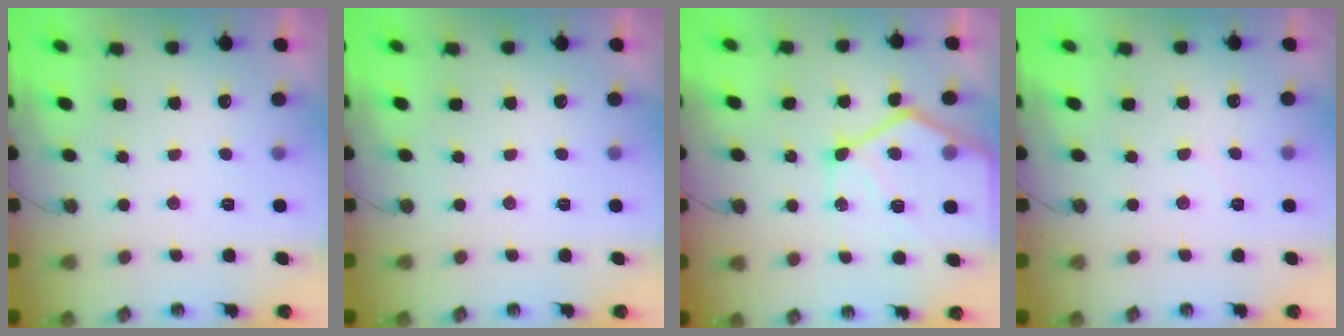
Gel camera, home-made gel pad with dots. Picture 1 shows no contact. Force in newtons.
{"total": 0.0}
{"total": 15.7, "press": 15.6, "slide": 1.4}
{"total": 4.7, "press": 4.6, "slide": 0.8}